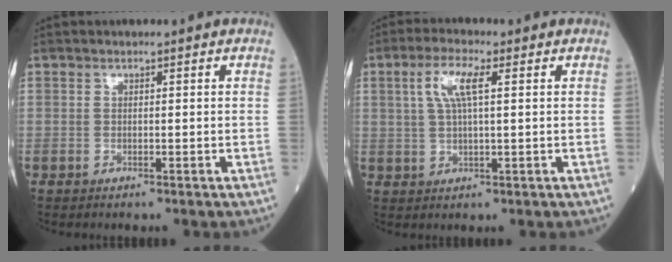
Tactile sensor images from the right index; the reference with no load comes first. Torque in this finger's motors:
{"motor_torque": [0.57, 0.29, 0.27, 0.12]}